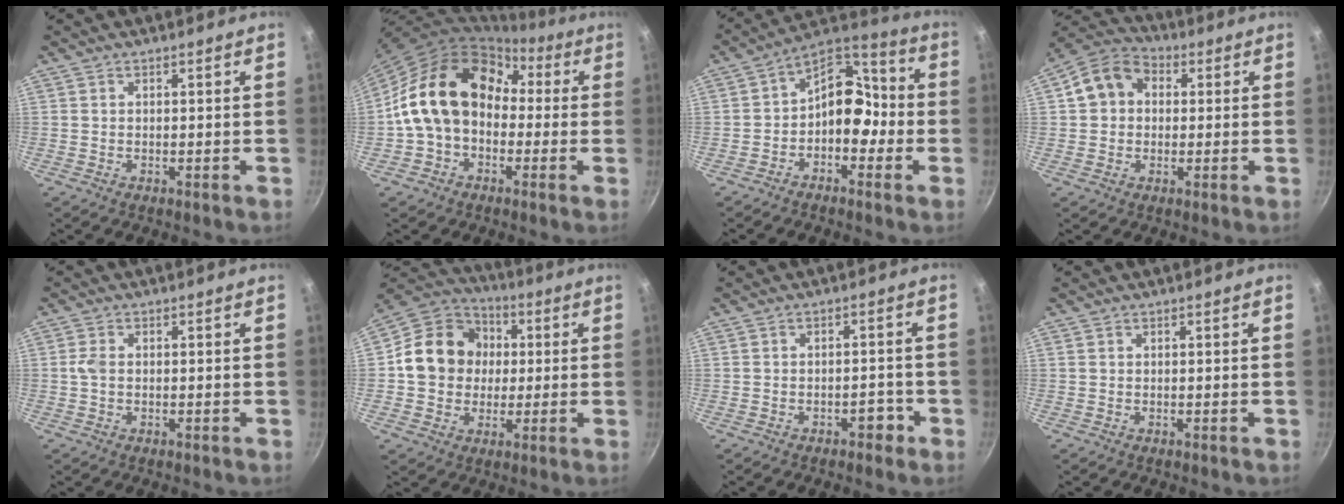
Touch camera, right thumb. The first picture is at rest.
{"total": 17.1, "force": [0.5, 12.9, 11.2], "torque": [-0.157, 0.055, -0.001]}
{"total": 11.5, "force": [-2.4, 7.9, 8.1], "torque": [-0.076, 0.064, -0.056]}
{"total": 9.6, "force": [1.5, 7.9, 5.2], "torque": [-0.061, 0.022, 0.006]}
{"total": 2.1, "force": [0.0, 1.3, 1.6], "torque": [-0.036, 0.006, -0.003]}
{"total": 15.1, "force": [1.1, 13.2, 7.2], "torque": [-0.093, 0.025, 0.007]}
{"total": 2.9, "force": [-1.8, 1.6, 1.6], "torque": [-0.002, 0.023, -0.018]}
{"total": 0.0}